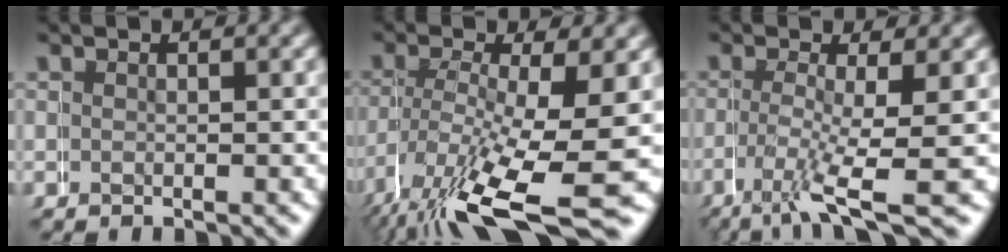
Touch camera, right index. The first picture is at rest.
{"total": 10.1, "force": [-5.1, 3.6, 7.9], "torque": [-0.148, -0.045, -0.060]}
{"total": 6.3, "force": [-3.7, 1.3, 4.9], "torque": [-0.089, -0.028, -0.049]}